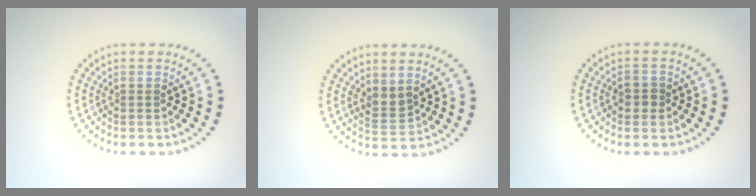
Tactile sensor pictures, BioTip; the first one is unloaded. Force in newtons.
{"total": 1.8, "press": 1.5, "slide": 1.0}
{"total": 1.4, "press": 1.4, "slide": 0.2}